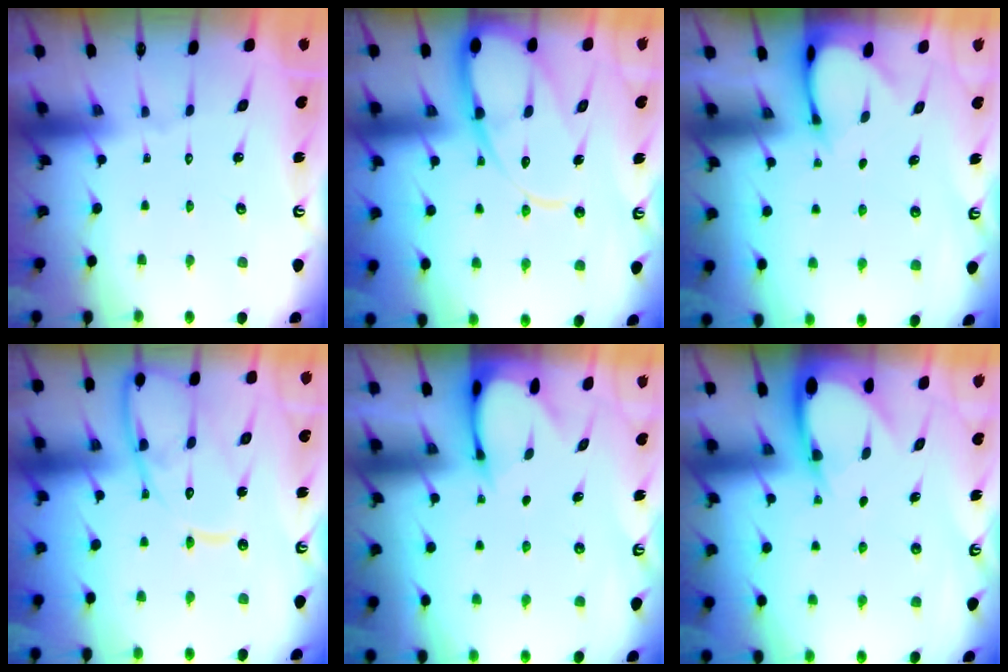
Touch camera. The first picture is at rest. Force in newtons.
{"total": 14.4, "press": 14.4, "slide": 1.4}
{"total": 3.2, "press": 3.2, "slide": 0.2}
{"total": 13.8, "press": 13.7, "slide": 1.5}
{"total": 3.5, "press": 3.5, "slide": 0.3}
{"total": 4.7, "press": 4.6, "slide": 0.8}